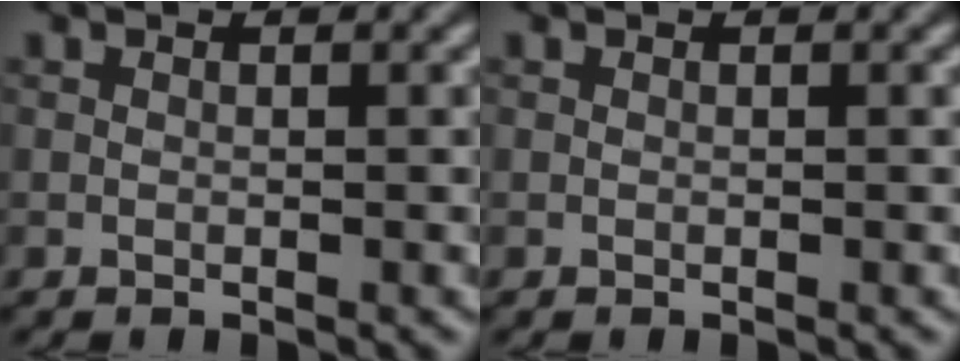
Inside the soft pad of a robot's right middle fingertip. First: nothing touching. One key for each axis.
{"total": 0.0}